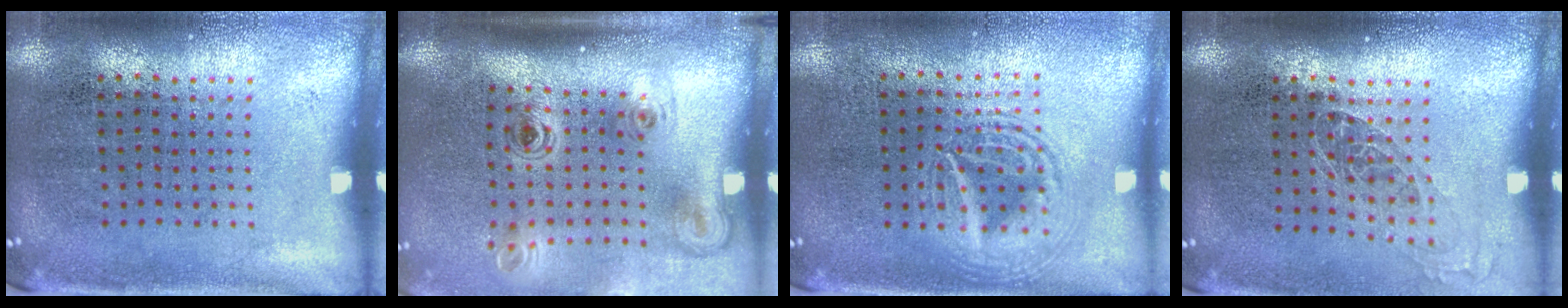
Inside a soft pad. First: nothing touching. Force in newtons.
{"total": 2.2, "press": 1.5, "slide": 1.7}
{"total": 2.9, "press": 2.8, "slide": 0.3}
{"total": 1.0, "press": 0.9, "slide": 0.5}